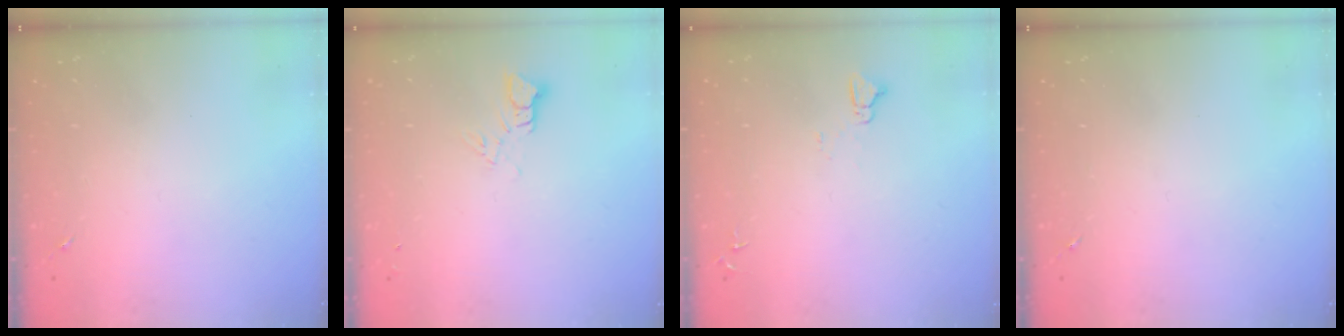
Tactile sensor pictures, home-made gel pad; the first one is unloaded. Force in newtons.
{"total": 3.8, "press": 3.8, "slide": 0.3}
{"total": 3.6, "press": 3.6, "slide": 0.4}
{"total": 0.0}